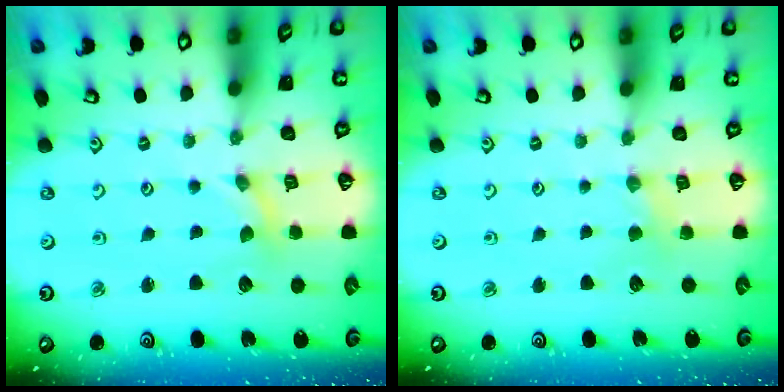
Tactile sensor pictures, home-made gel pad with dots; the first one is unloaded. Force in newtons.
{"total": 2.5, "press": 2.4, "slide": 0.4}